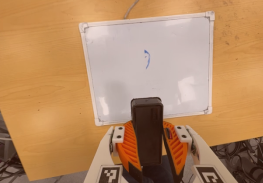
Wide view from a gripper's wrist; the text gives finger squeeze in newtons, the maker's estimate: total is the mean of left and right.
{"total": 11.4, "left": 10.7, "right": 12.1}